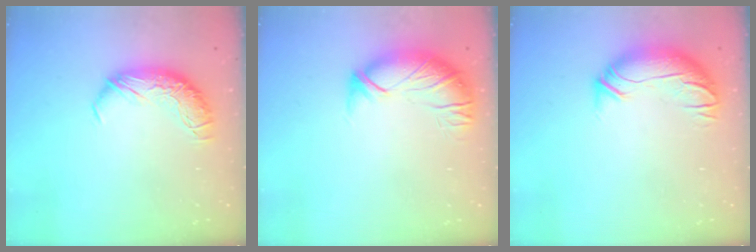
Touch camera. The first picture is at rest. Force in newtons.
{"total": 2.9, "press": 1.4, "slide": 2.6}
{"total": 3.2, "press": 1.6, "slide": 2.8}